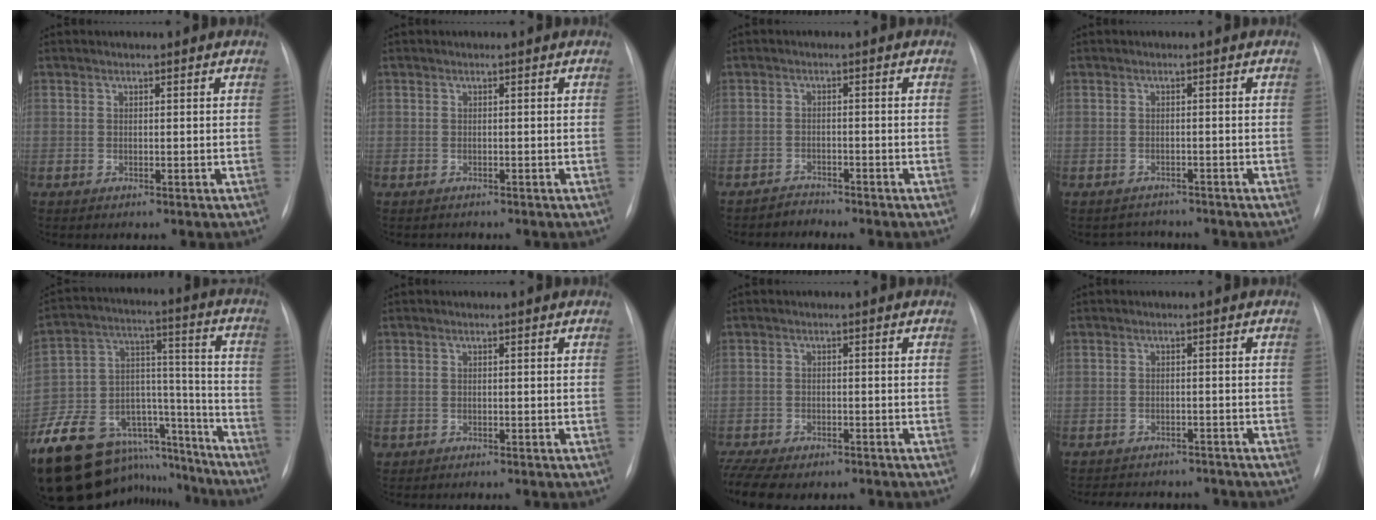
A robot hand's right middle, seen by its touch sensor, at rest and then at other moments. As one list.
[{"total": 0.6, "force": [-0.2, 0.6, -0.1], "torque": [0.002, 0.007, -0.007]}, {"total": 2.0, "force": [-1.8, 0.2, -0.8], "torque": [0.018, -0.008, -0.032]}, {"total": 2.6, "force": [-2.4, 0.8, -0.7], "torque": [0.008, 0.000, -0.035]}, {"total": 26.5, "force": [-21.1, 12.4, 10.1], "torque": [-0.185, 0.053, -0.320]}, {"total": 0.6, "force": [-0.4, 0.4, 0.0], "torque": [-0.008, 0.002, -0.007]}, {"total": 12.4, "force": [-9.5, 5.4, 5.8], "torque": [-0.134, -0.004, -0.130]}, {"total": 8.9, "force": [-8.0, 3.4, 1.9], "torque": [-0.030, 0.011, -0.094]}]